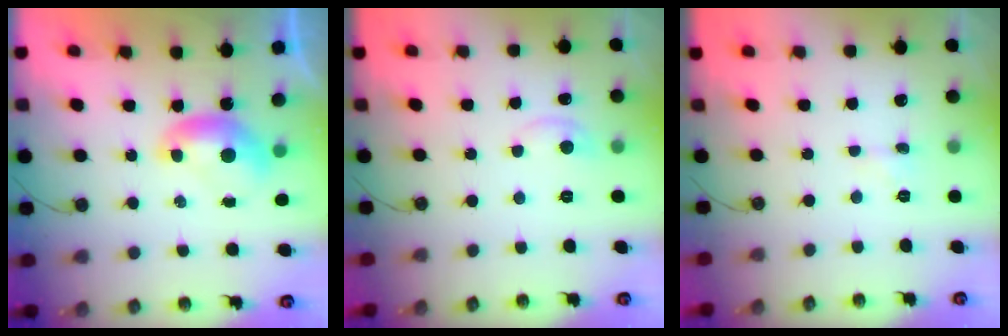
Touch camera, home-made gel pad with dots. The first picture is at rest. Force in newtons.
{"total": 1.2, "press": 0.9, "slide": 0.8}
{"total": 0.0}